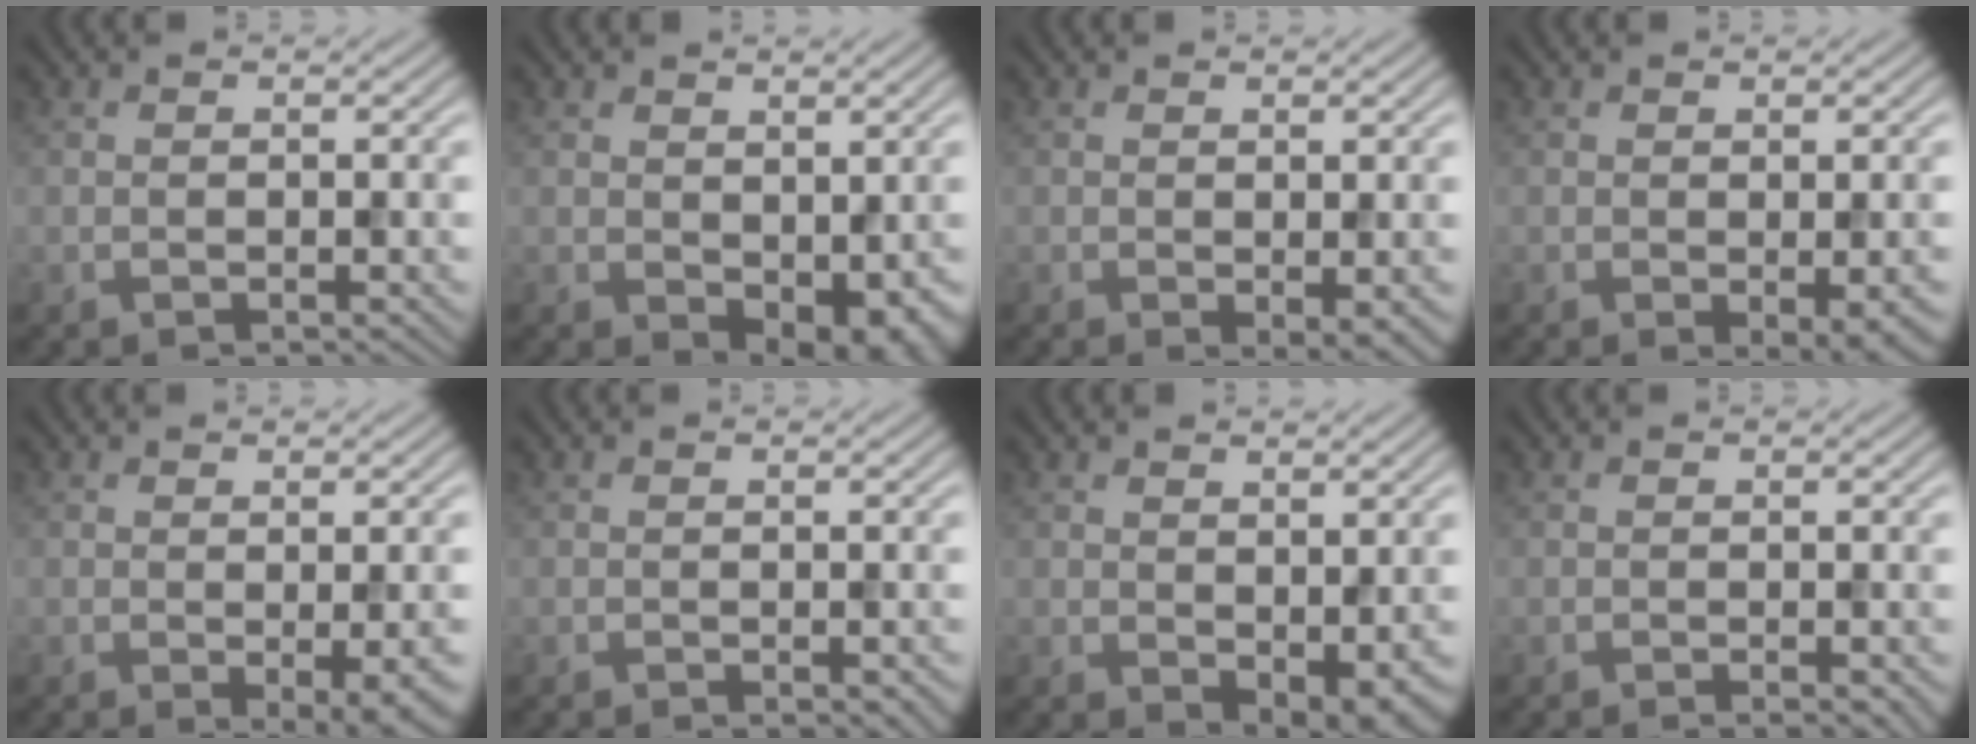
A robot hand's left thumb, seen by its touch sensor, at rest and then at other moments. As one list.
[{"total": 4.8, "force": [-0.5, 2.9, 3.7], "torque": [-0.054, -0.016, 0.006]}, {"total": 2.4, "force": [-0.5, 0.5, 2.3], "torque": [-0.038, -0.008, -0.007]}, {"total": 3.9, "force": [-1.1, 0.9, 3.7], "torque": [-0.055, -0.006, -0.009]}, {"total": 5.0, "force": [-1.3, 1.2, 4.6], "torque": [-0.065, -0.007, -0.011]}, {"total": 2.2, "force": [-1.2, 0.5, 1.8], "torque": [-0.017, 0.004, -0.017]}, {"total": 3.9, "force": [-0.5, 2.2, 3.2], "torque": [-0.048, -0.012, 0.000]}, {"total": 2.1, "force": [-1.1, 0.3, 1.8], "torque": [-0.019, 0.004, -0.020]}]